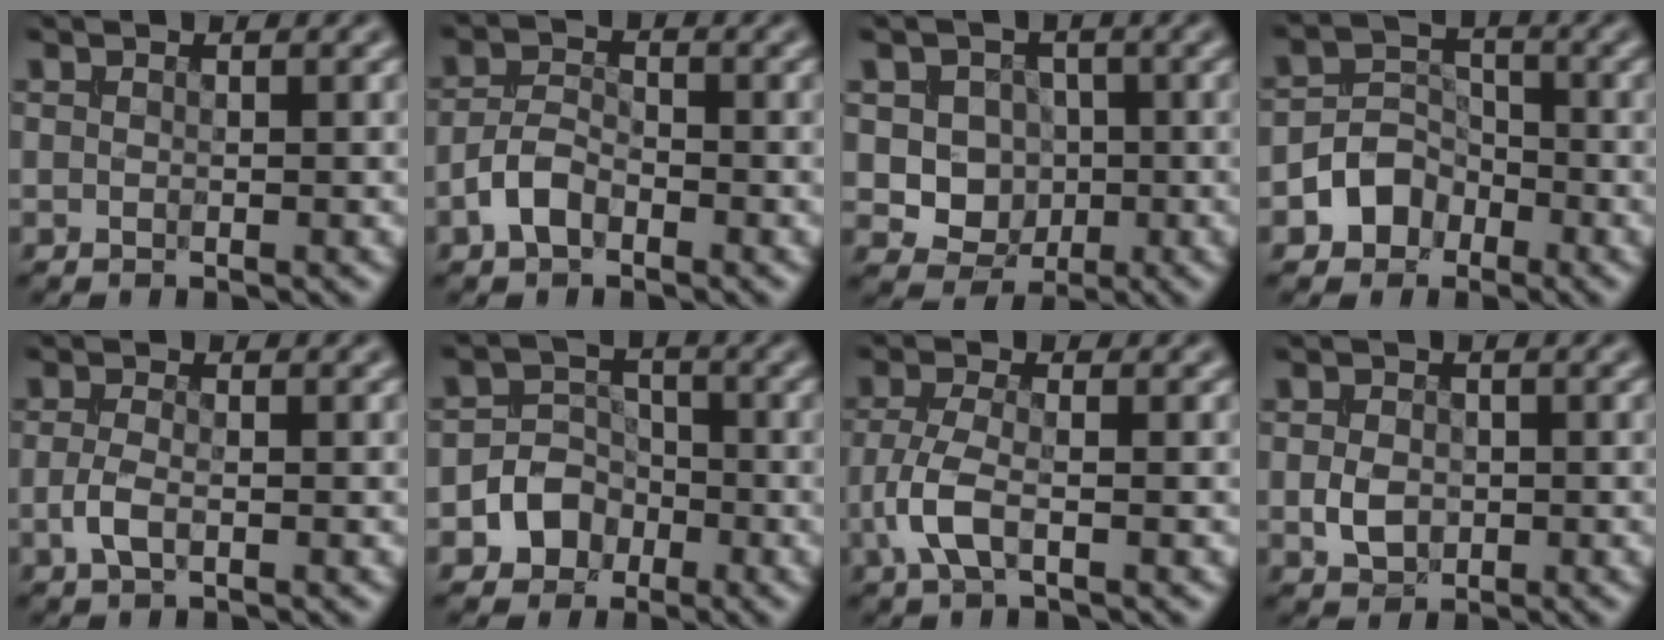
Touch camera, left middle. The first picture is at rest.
{"total": 2.8, "force": [-1.6, 1.5, 1.7], "torque": [-0.032, 0.007, -0.039]}
{"total": 4.3, "force": [-0.1, 3.9, 1.8], "torque": [-0.012, 0.000, -0.016]}
{"total": 3.5, "force": [-1.7, 2.8, 1.1], "torque": [-0.007, 0.007, -0.034]}
{"total": 1.9, "force": [-0.5, 0.9, 1.6], "torque": [-0.035, -0.001, -0.016]}
{"total": 4.0, "force": [-1.7, 3.4, 1.2], "torque": [0.009, 0.006, -0.044]}
{"total": 3.3, "force": [-1.1, 1.4, 2.8], "torque": [-0.068, 0.001, -0.030]}
{"total": 2.4, "force": [-0.3, 1.9, 1.4], "torque": [-0.027, -0.004, -0.009]}